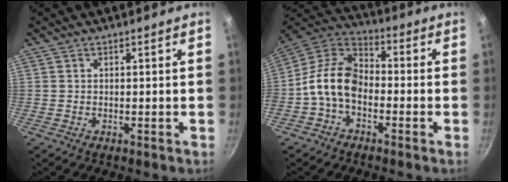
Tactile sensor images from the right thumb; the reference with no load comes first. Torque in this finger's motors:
{"motor_torque": [2.45, 2.56, 1.46, -1.31, 0.73]}